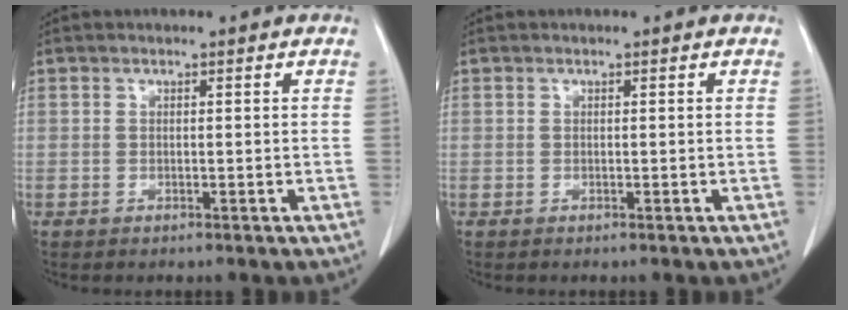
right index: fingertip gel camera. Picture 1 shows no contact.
{"total": 0.0}